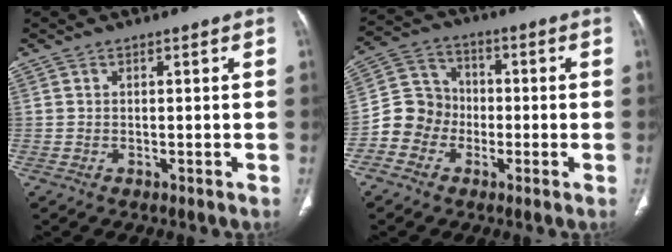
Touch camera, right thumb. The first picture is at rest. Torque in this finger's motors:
{"motor_torque": [-0.04, 0.85, 0.68, -1.12, 0.11]}